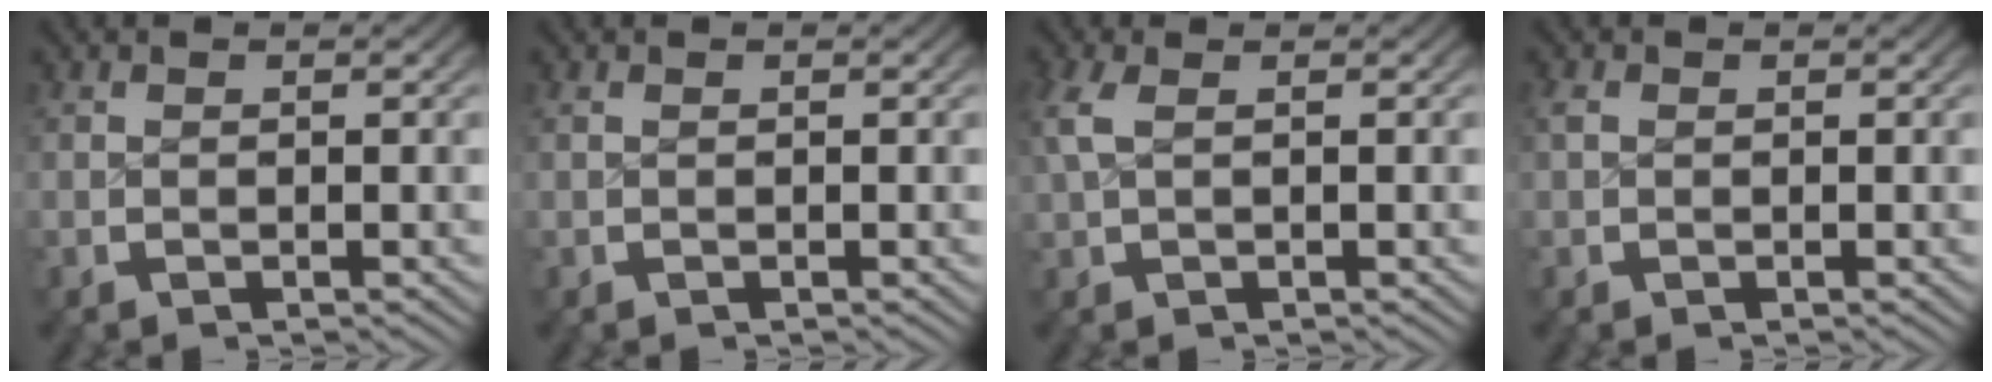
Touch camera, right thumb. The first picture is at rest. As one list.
[{"total": 0.0}, {"total": 1.9, "force": [0.6, 0.8, 1.7], "torque": [-0.048, 0.002, 0.015]}, {"total": 0.6, "force": [0.1, 0.5, 0.3], "torque": [-0.011, -0.003, 0.003]}]